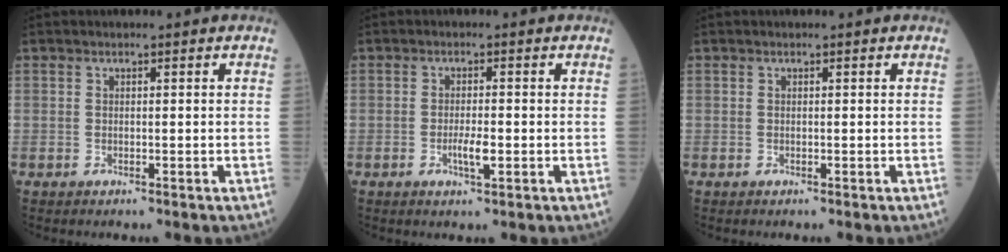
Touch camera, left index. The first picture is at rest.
{"total": 2.5, "force": [-0.7, 0.5, 2.4], "torque": [-0.048, -0.001, -0.011]}
{"total": 0.0}